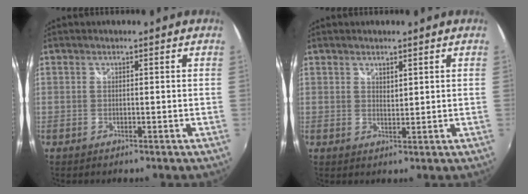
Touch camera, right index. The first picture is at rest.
{"total": 1.6, "force": [1.2, 0.8, 0.7], "torque": [-0.009, -0.001, 0.022]}